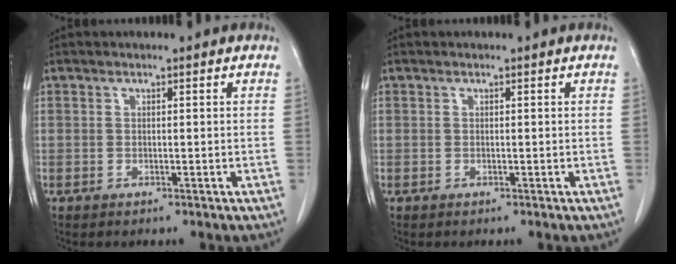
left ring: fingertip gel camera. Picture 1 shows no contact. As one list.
[{"total": 0.0}]